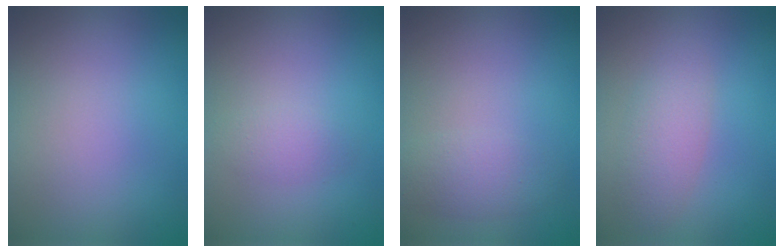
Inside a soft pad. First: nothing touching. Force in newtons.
{"total": 1.4, "press": 1.4, "slide": 0.1}
{"total": 2.5, "press": 2.5, "slide": 0.1}
{"total": 2.7, "press": 2.7, "slide": 0.0}